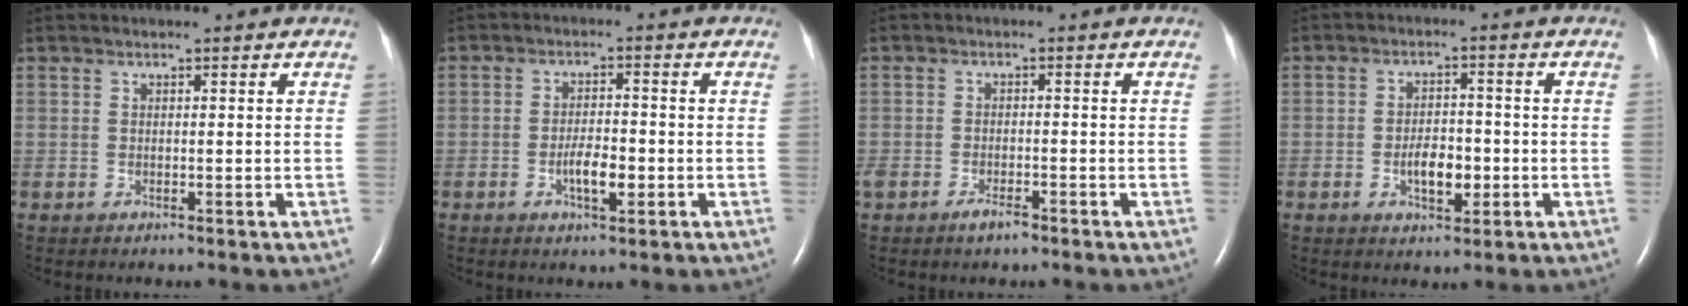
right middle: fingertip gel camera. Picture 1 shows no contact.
{"total": 4.1, "force": [-1.4, 1.2, 3.7], "torque": [-0.069, 0.002, -0.022]}
{"total": 2.3, "force": [-1.7, 0.7, 1.4], "torque": [-0.031, -0.001, -0.028]}
{"total": 5.0, "force": [-1.5, 2.3, 4.2], "torque": [-0.076, 0.002, -0.020]}